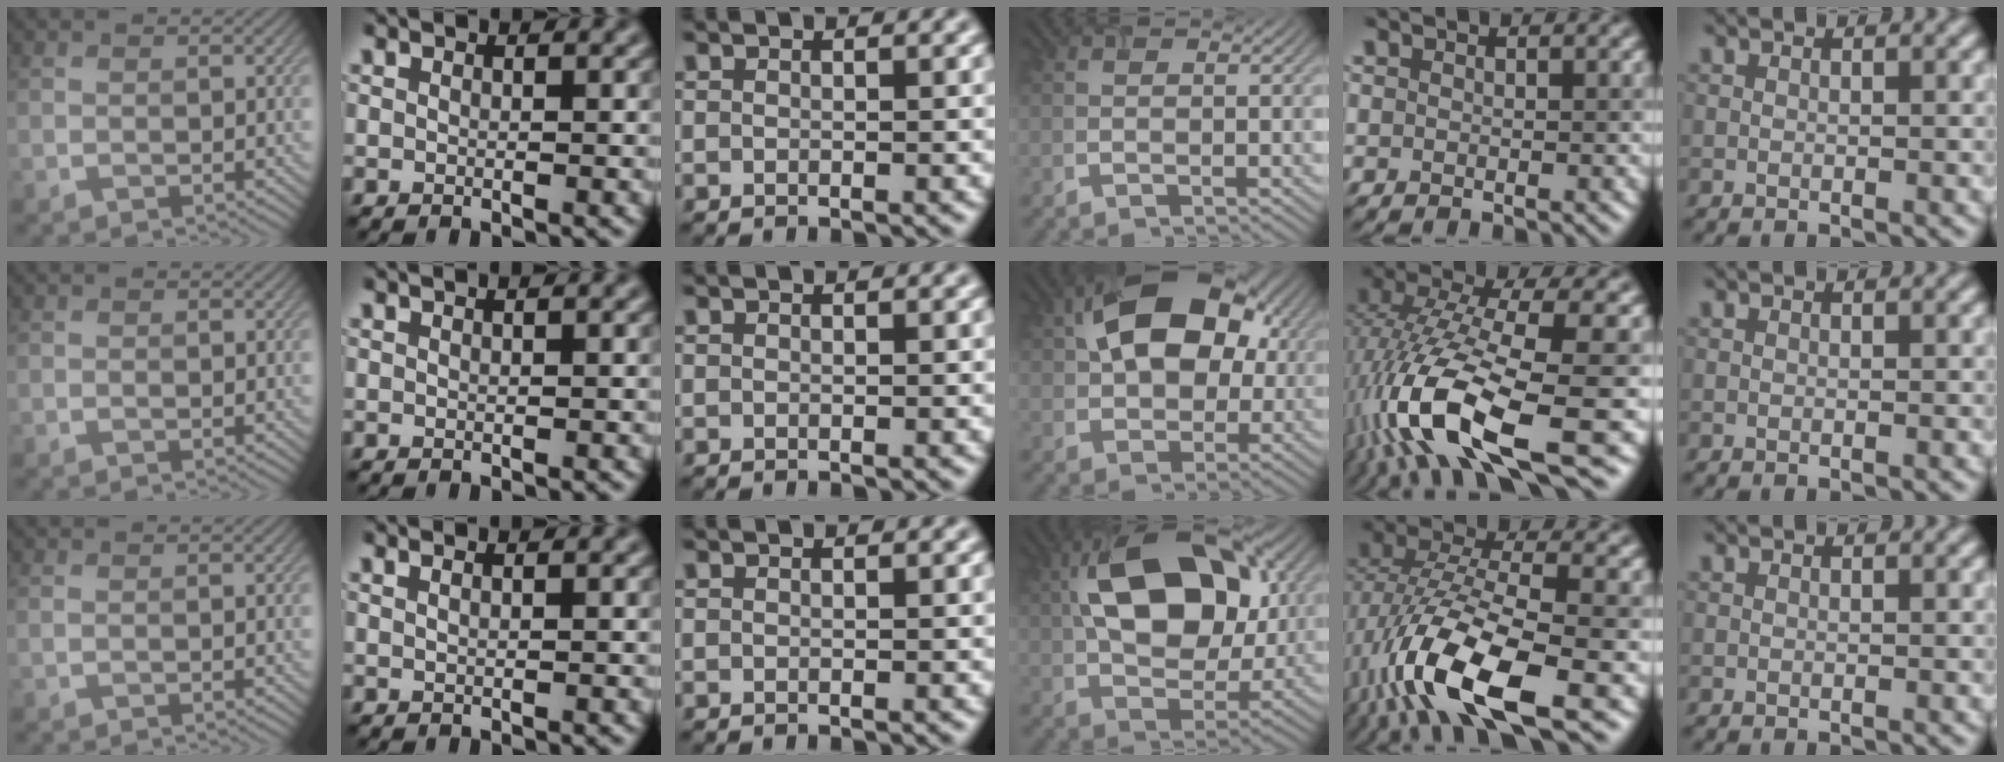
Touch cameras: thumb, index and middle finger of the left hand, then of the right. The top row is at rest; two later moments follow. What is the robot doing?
{"motion": "extract", "object": "airpods case & airpods"}